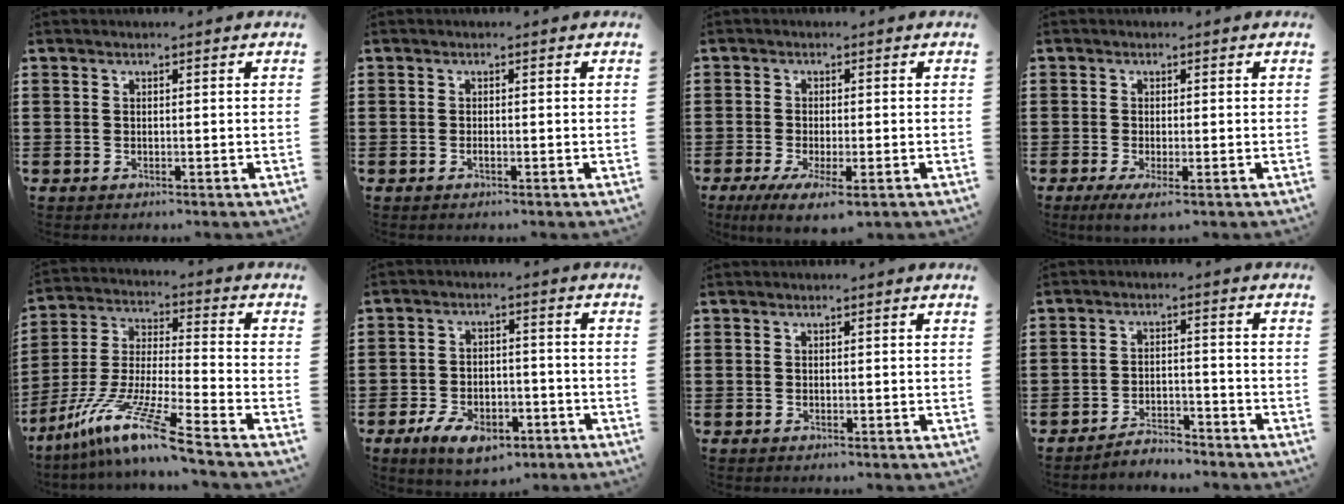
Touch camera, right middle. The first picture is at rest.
{"total": 0.6, "force": [-0.3, 0.2, 0.5], "torque": [-0.010, -0.003, -0.005]}
{"total": 3.5, "force": [-2.1, 0.8, 2.7], "torque": [-0.052, -0.005, -0.038]}
{"total": 0.8, "force": [-0.6, 0.1, 0.5], "torque": [-0.010, -0.004, -0.011]}
{"total": 12.7, "force": [-9.4, -0.1, 8.5], "torque": [-0.181, -0.006, -0.187]}
{"total": 6.7, "force": [-4.4, 2.9, 4.0], "torque": [-0.082, 0.008, -0.083]}
{"total": 0.0}
{"total": 3.4, "force": [-3.4, 0.3, 0.1], "torque": [-0.009, 0.004, -0.073]}